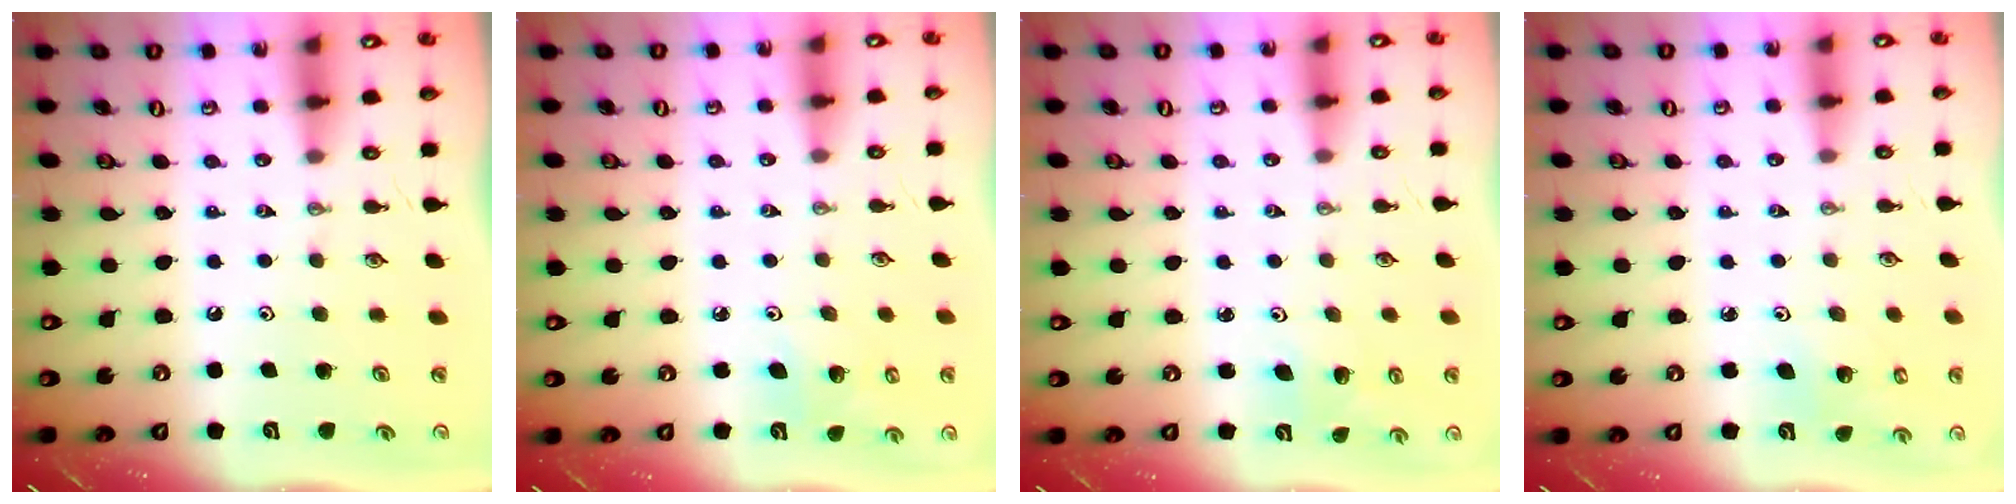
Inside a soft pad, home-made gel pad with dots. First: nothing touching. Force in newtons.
{"total": 4.2, "press": 3.7, "slide": 1.9}
{"total": 2.8, "press": 2.5, "slide": 1.3}
{"total": 3.7, "press": 3.6, "slide": 0.8}